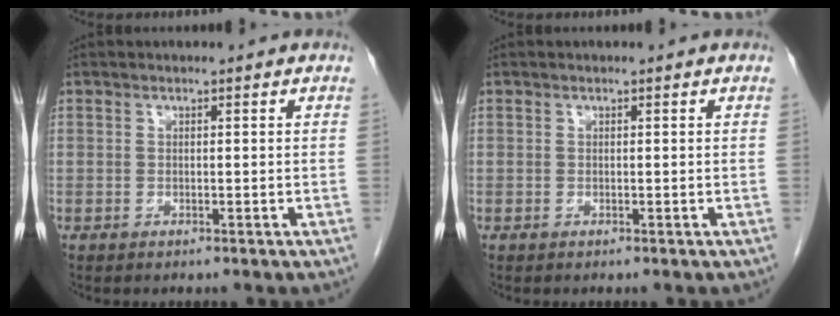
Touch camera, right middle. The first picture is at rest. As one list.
[{"total": 0.0}]